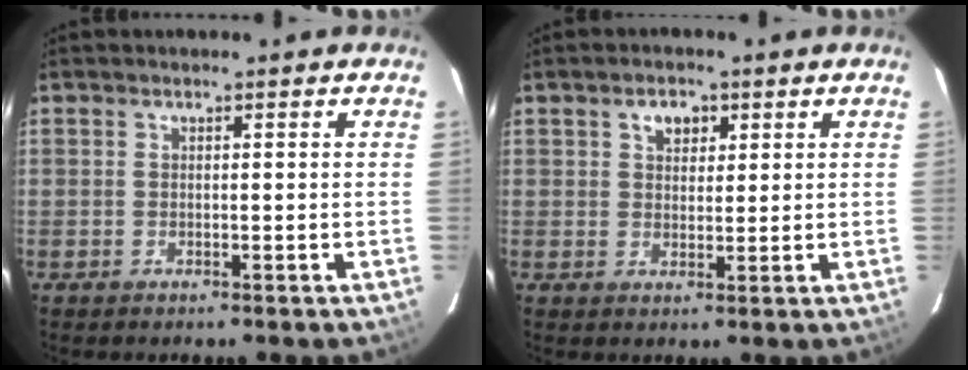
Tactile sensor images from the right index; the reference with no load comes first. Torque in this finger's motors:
{"motor_torque": [0.08, -0.01, 0.23, 0.03]}